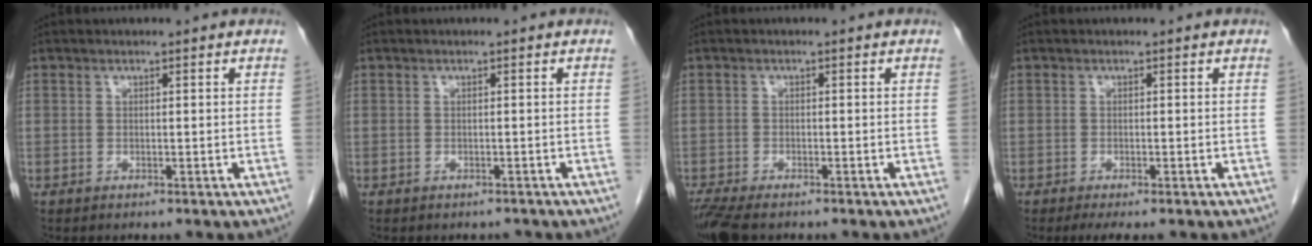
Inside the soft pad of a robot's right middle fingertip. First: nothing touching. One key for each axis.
{"total": 1.2, "fx": -1.1, "fy": 0.5, "fz": 0.0, "tx": -0.006, "ty": -0.002, "tz": -0.016}
{"total": 5.6, "fx": -4.4, "fy": 1.5, "fz": 3.1, "tx": -0.062, "ty": -0.015, "tz": -0.077}
{"total": 3.2, "fx": -2.4, "fy": 0.8, "fz": 2.0, "tx": -0.030, "ty": -0.011, "tz": -0.032}